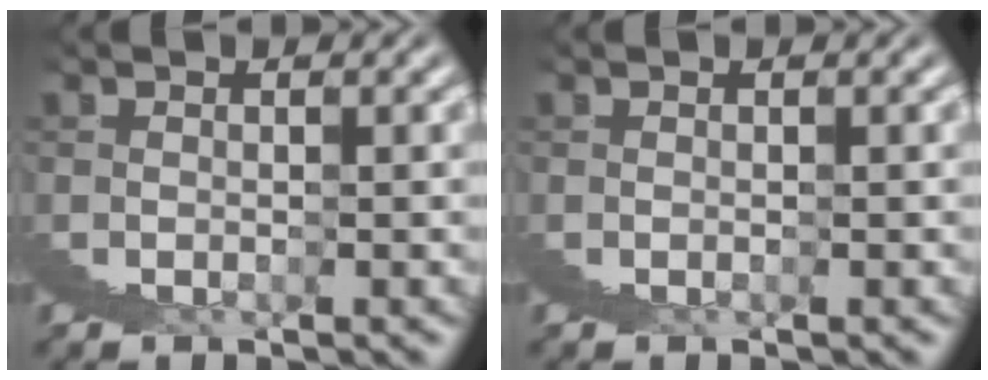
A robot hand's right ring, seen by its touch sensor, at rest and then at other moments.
{"total": 0.0}